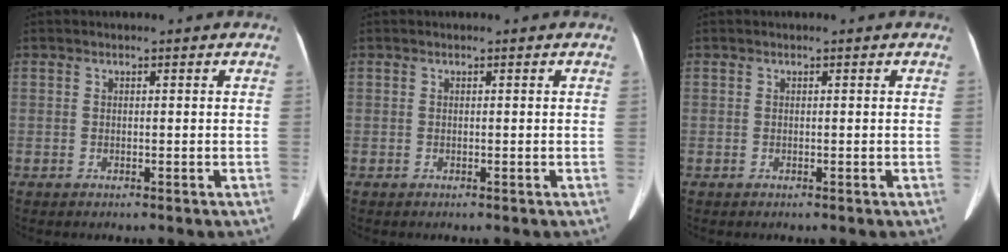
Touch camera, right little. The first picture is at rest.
{"total": 0.0}
{"total": 0.0}